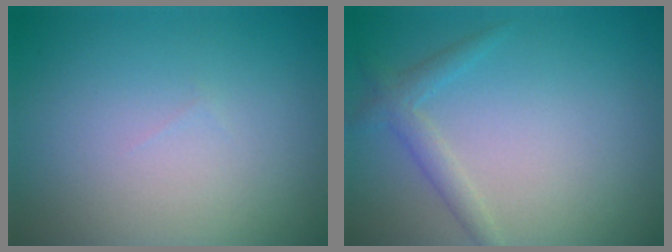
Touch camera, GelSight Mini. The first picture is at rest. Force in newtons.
{"total": 1.9, "press": 1.9, "slide": 0.2}